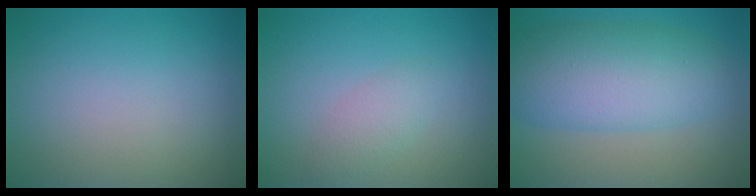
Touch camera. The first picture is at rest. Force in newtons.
{"total": 1.8, "press": 1.8, "slide": 0.1}
{"total": 7.9, "press": 7.9, "slide": 0.4}